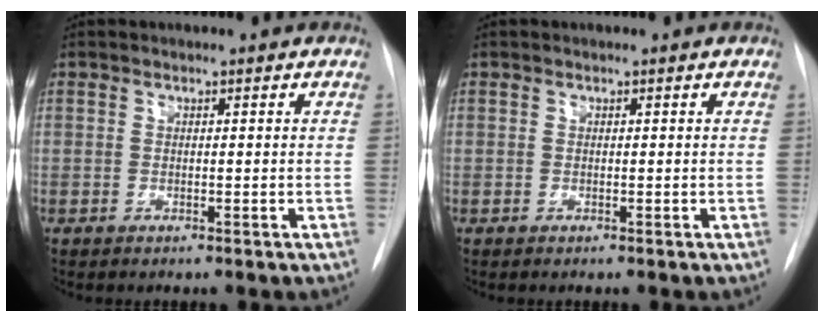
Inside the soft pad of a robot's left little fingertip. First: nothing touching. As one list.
[{"total": 0.0}]